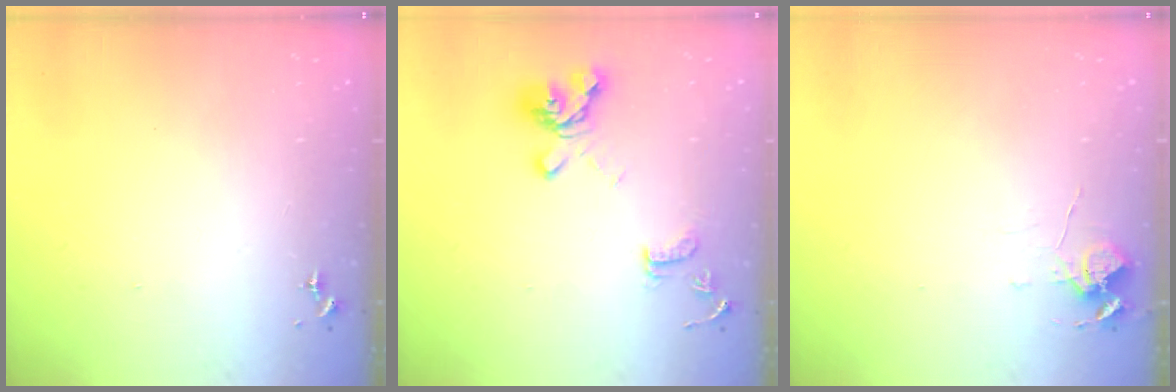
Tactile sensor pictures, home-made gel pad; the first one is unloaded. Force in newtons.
{"total": 14.9, "press": 14.8, "slide": 1.5}
{"total": 6.8, "press": 6.8, "slide": 0.5}